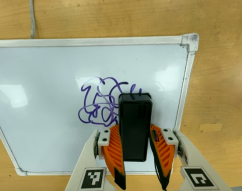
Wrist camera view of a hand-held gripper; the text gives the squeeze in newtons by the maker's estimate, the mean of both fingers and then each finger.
{"total": 8.9, "left": 8.7, "right": 9.0}